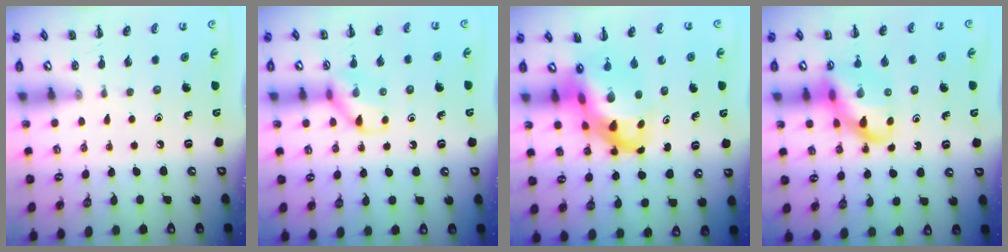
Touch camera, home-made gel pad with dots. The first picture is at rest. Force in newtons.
{"total": 10.0, "press": 9.9, "slide": 0.7}
{"total": 9.5, "press": 9.1, "slide": 2.7}
{"total": 14.8, "press": 14.5, "slide": 3.1}